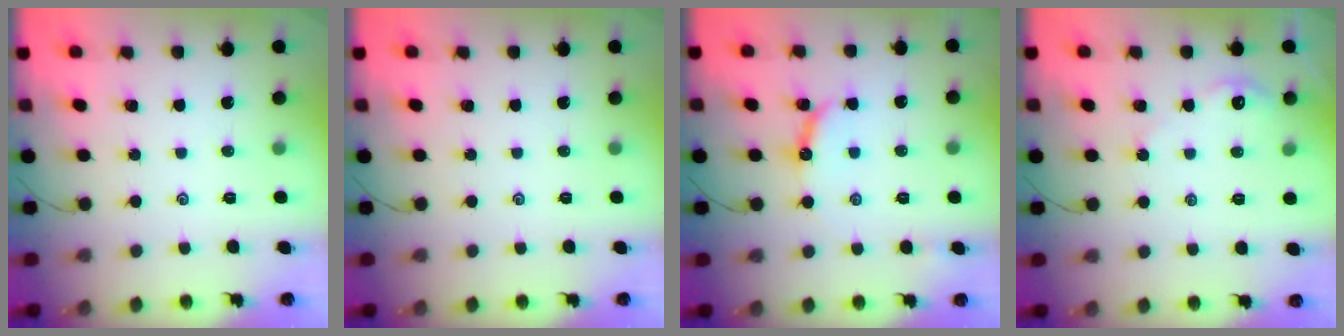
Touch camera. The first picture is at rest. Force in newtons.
{"total": 0.0}
{"total": 9.4, "press": 9.4, "slide": 0.5}
{"total": 3.3, "press": 3.3, "slide": 0.3}